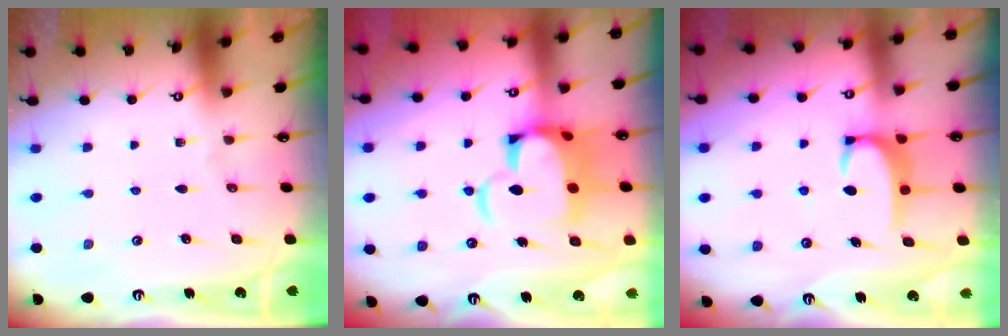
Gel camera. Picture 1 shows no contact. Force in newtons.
{"total": 9.0, "press": 8.7, "slide": 2.3}
{"total": 3.7, "press": 3.6, "slide": 0.5}